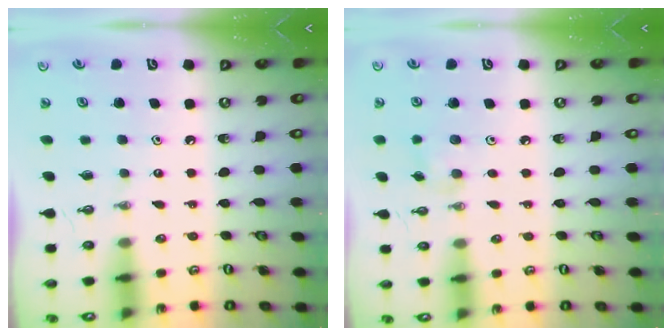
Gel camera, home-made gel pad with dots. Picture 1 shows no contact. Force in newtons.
{"total": 6.2, "press": 5.8, "slide": 2.1}